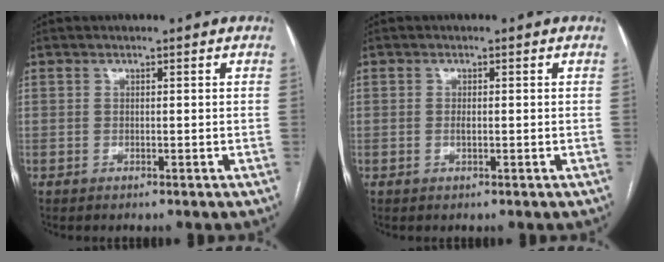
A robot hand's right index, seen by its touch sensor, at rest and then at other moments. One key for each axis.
{"total": 0.8, "fx": 0.0, "fy": 0.2, "fz": 0.8, "tx": -0.019, "ty": 0.000, "tz": 0.003}